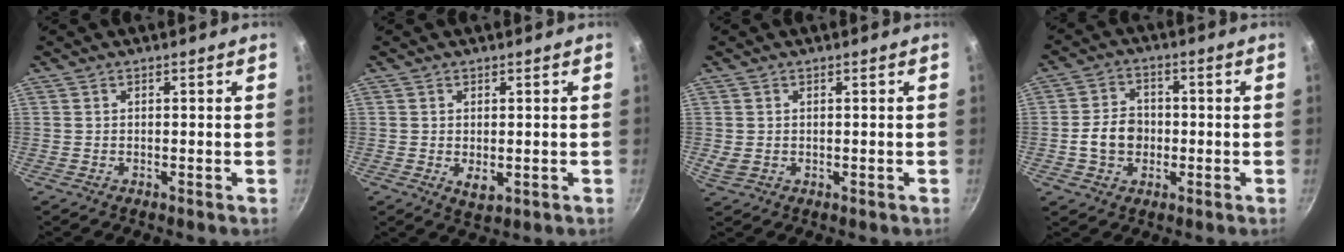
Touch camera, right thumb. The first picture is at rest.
{"total": 2.8, "force": [-0.3, 1.5, 2.3], "torque": [-0.037, -0.011, -0.001]}
{"total": 1.7, "force": [0.1, 1.2, 1.2], "torque": [-0.021, -0.001, 0.010]}
{"total": 7.2, "force": [-1.1, 5.8, 4.1], "torque": [-0.048, 0.017, -0.025]}